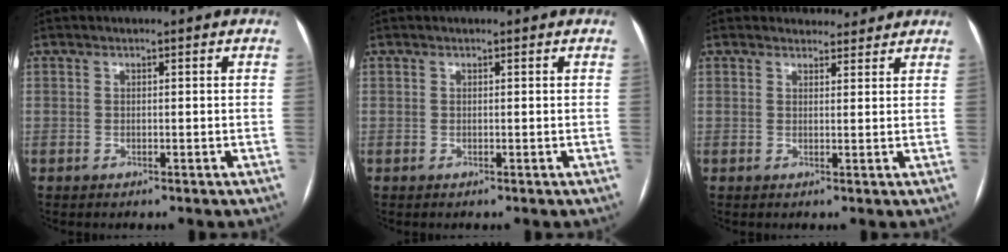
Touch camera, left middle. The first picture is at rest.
{"total": 0.6, "force": [0.6, 0.1, 0.2], "torque": [-0.004, 0.017, 0.011]}
{"total": 3.7, "force": [3.4, 1.3, 0.0], "torque": [0.004, 0.008, 0.039]}